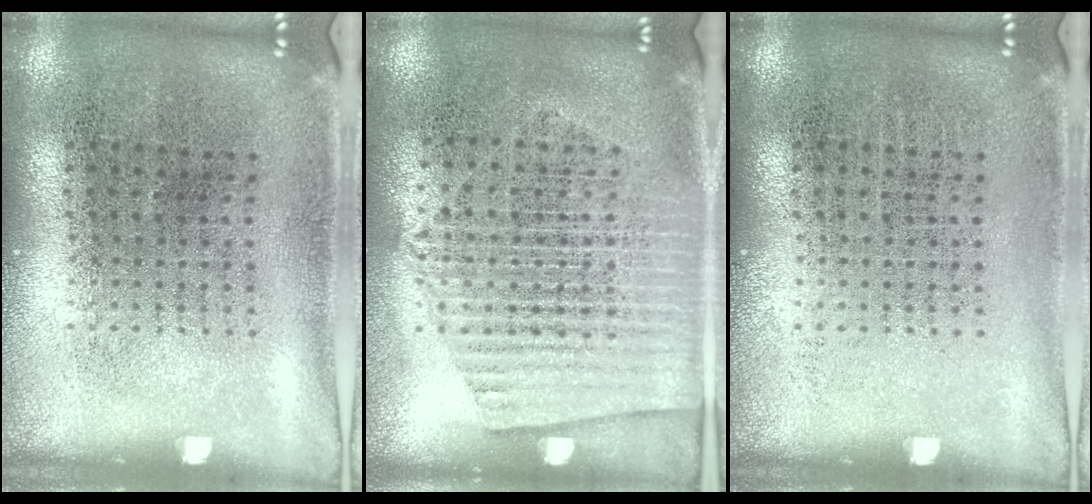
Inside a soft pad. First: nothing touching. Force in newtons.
{"total": 1.5, "press": 1.4, "slide": 0.7}
{"total": 0.0}